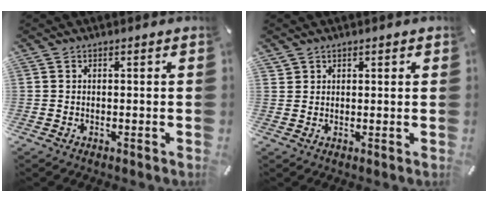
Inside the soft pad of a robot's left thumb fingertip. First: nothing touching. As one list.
[{"total": 1.7, "force": [1.2, 1.3, 0.1], "torque": [-0.003, -0.001, 0.023]}]